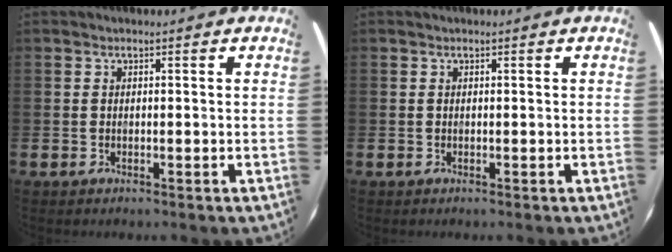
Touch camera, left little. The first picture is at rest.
{"total": 0.0}